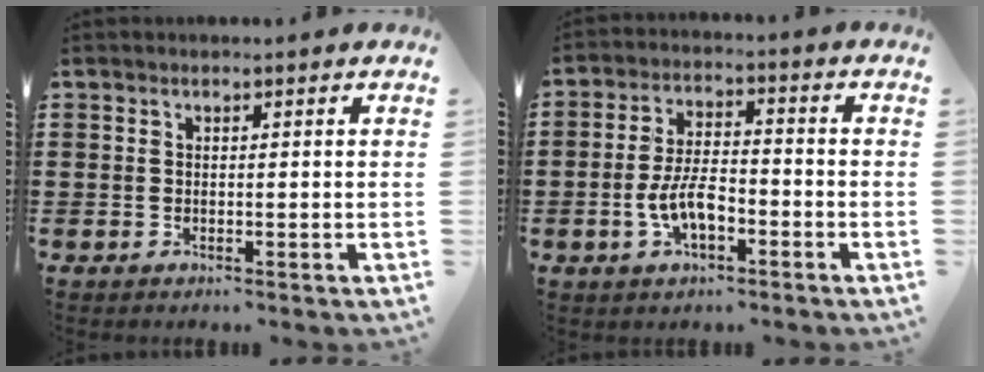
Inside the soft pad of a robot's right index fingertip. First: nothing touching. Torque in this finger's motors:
{"motor_torque": [1.25, 0.89, 0.28, 0.15]}